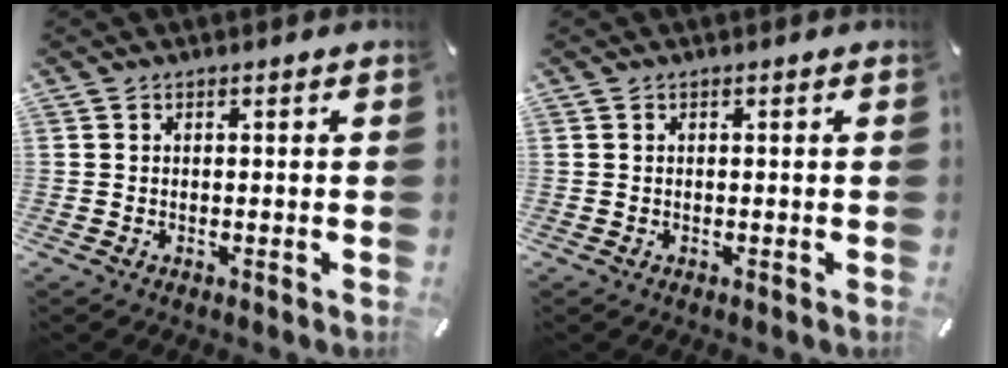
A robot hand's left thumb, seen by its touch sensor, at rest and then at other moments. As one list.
[{"total": 0.0}]